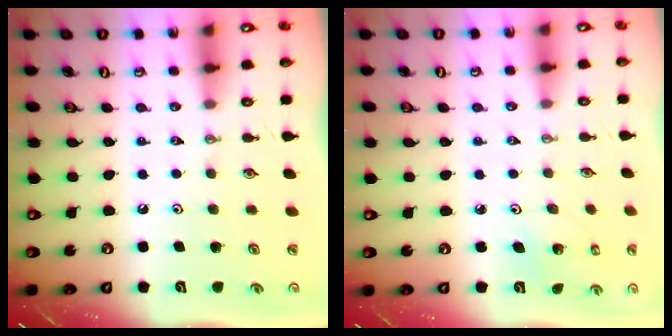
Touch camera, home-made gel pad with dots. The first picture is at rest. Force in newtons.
{"total": 1.8, "press": 1.8, "slide": 0.1}